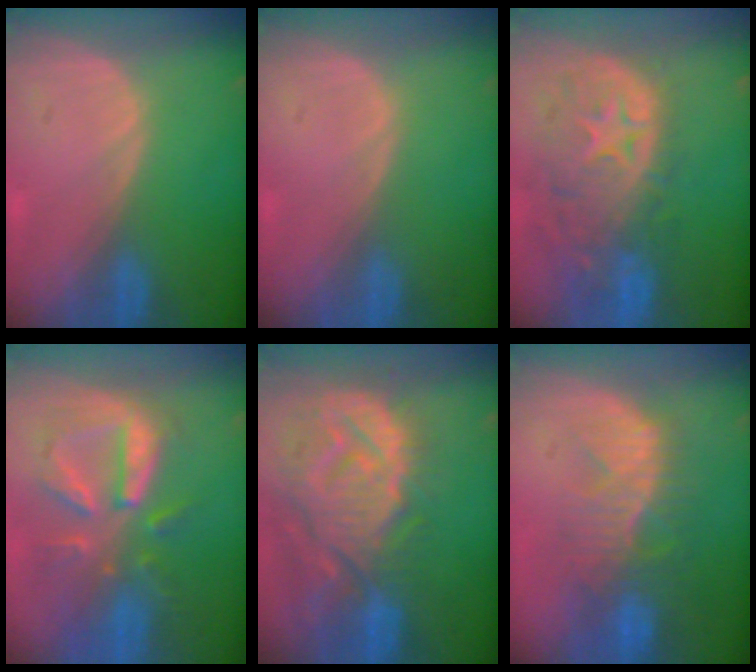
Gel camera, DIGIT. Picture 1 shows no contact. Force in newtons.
{"total": 0.0}
{"total": 12.3, "press": 10.5, "slide": 6.5}
{"total": 9.9, "press": 9.0, "slide": 4.1}
{"total": 14.2, "press": 12.3, "slide": 7.1}
{"total": 10.3, "press": 8.8, "slide": 5.4}